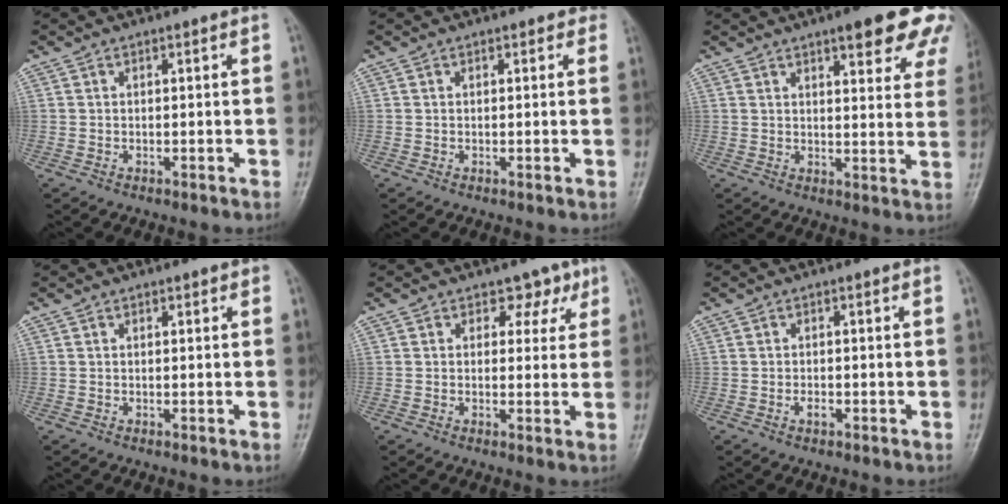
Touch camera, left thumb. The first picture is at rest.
{"total": 1.2, "force": [0.8, 0.8, 0.4], "torque": [0.011, -0.001, 0.002]}
{"total": 14.0, "force": [8.7, 4.1, 10.2], "torque": [-0.095, -0.033, 0.100]}
{"total": 0.7, "force": [0.5, 0.4, 0.4], "torque": [0.002, -0.001, 0.002]}
{"total": 3.8, "force": [2.2, 2.9, 1.3], "torque": [0.015, -0.007, 0.024]}
{"total": 1.2, "force": [-0.5, 0.7, 0.9], "torque": [-0.014, 0.001, -0.009]}